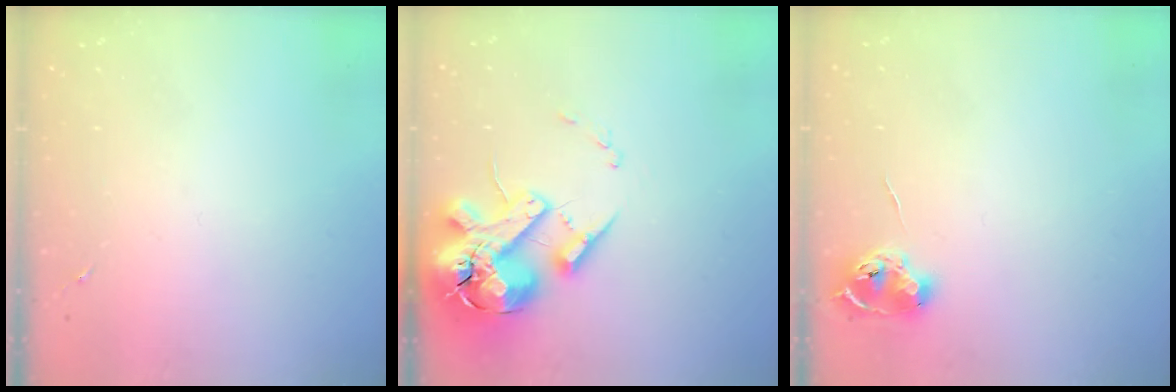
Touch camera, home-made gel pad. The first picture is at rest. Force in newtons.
{"total": 20.7, "press": 20.4, "slide": 3.5}
{"total": 7.7, "press": 7.7, "slide": 0.7}